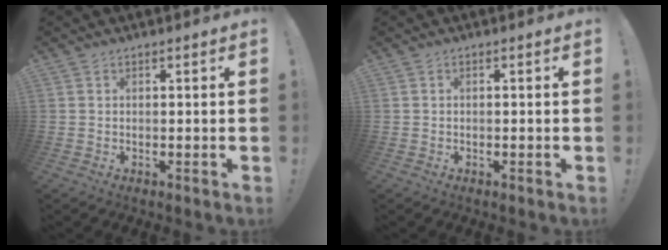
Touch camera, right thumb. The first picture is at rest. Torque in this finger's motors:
{"motor_torque": [-0.25, -0.03, -0.07, 0.16, 0.00]}